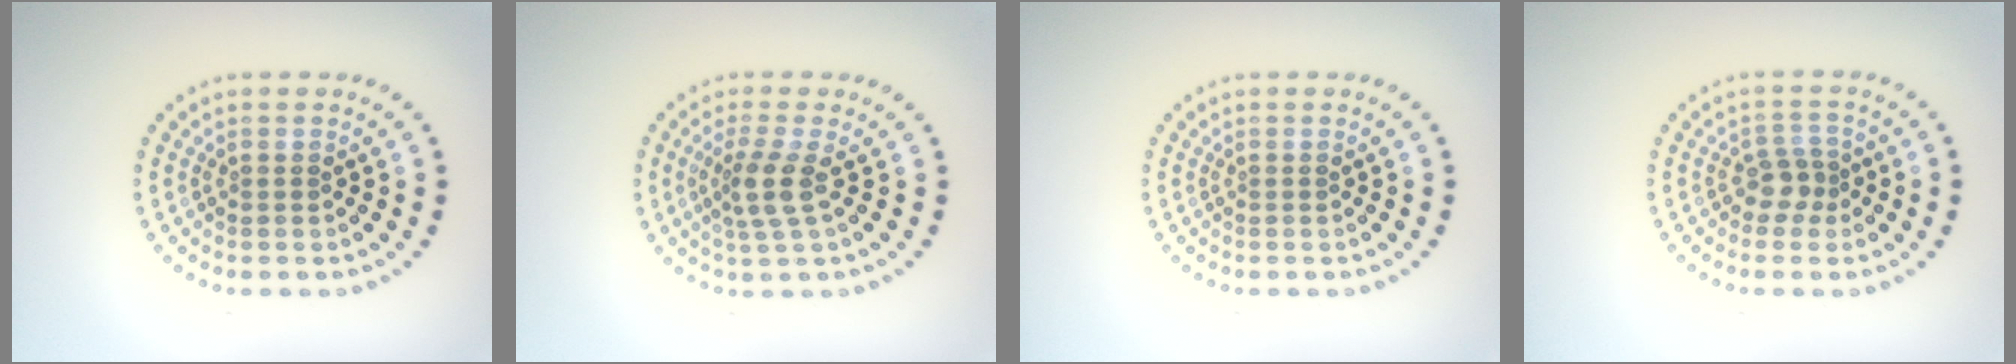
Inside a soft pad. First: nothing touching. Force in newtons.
{"total": 2.8, "press": 2.2, "slide": 1.7}
{"total": 0.0}
{"total": 2.0, "press": 1.7, "slide": 1.1}